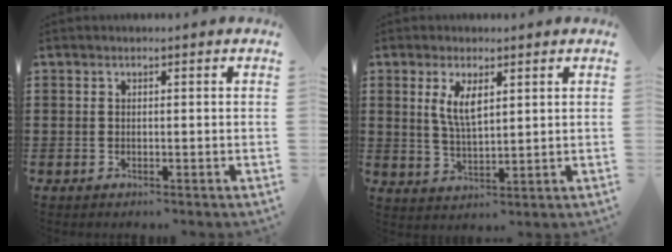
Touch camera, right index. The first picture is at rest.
{"total": 4.7, "force": [1.8, 1.7, 4.0], "torque": [-0.084, 0.004, 0.030]}